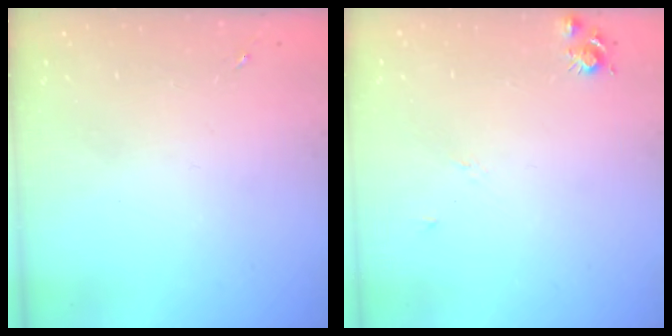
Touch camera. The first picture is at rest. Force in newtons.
{"total": 6.5, "press": 6.5, "slide": 0.8}